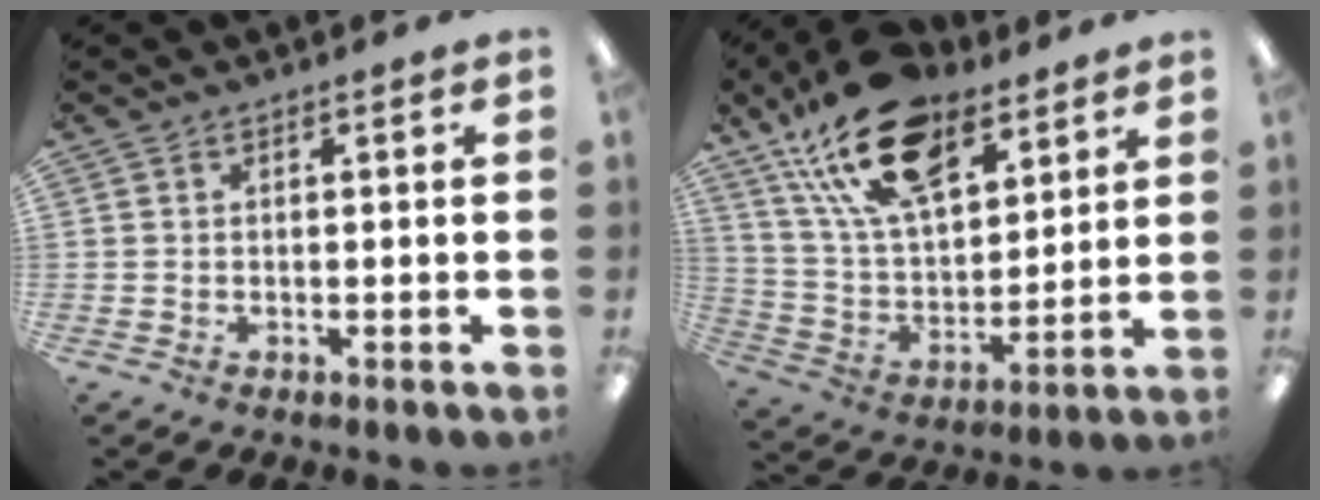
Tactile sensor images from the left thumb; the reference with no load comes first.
{"total": 20.9, "force": [13.4, 10.5, 12.2], "torque": [-0.232, -0.058, 0.241]}